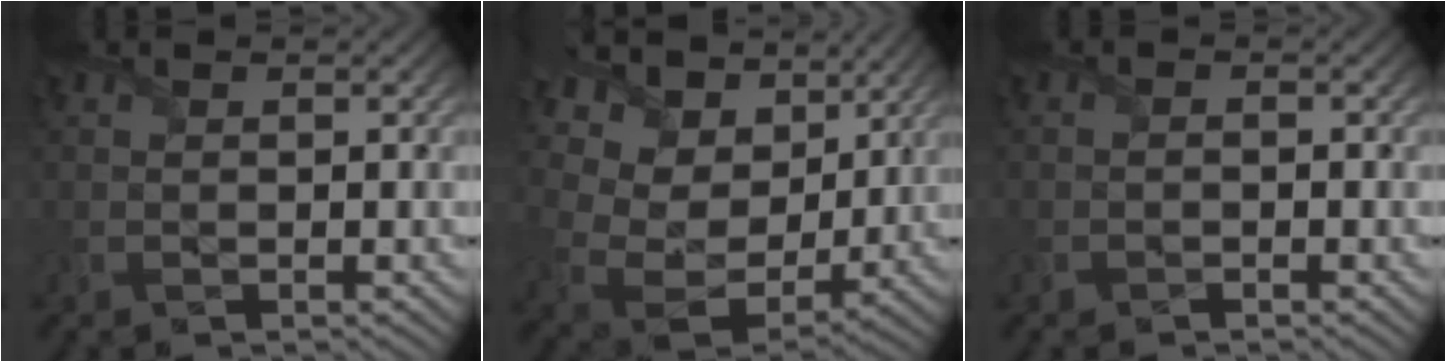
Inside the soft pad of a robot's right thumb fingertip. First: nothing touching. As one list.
[{"total": 13.6, "force": [7.3, 9.2, 6.9], "torque": [-0.187, 0.026, 0.133]}, {"total": 1.0, "force": [-0.8, 0.2, 0.5], "torque": [-0.007, 0.000, -0.016]}]